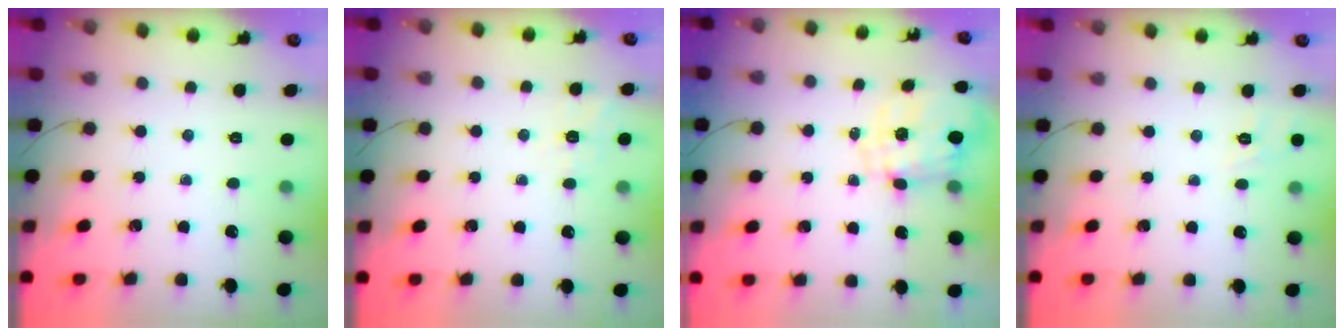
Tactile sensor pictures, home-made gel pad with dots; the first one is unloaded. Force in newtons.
{"total": 2.0, "press": 1.1, "slide": 1.6}
{"total": 1.7, "press": 1.6, "slide": 0.6}
{"total": 8.5, "press": 8.3, "slide": 1.7}